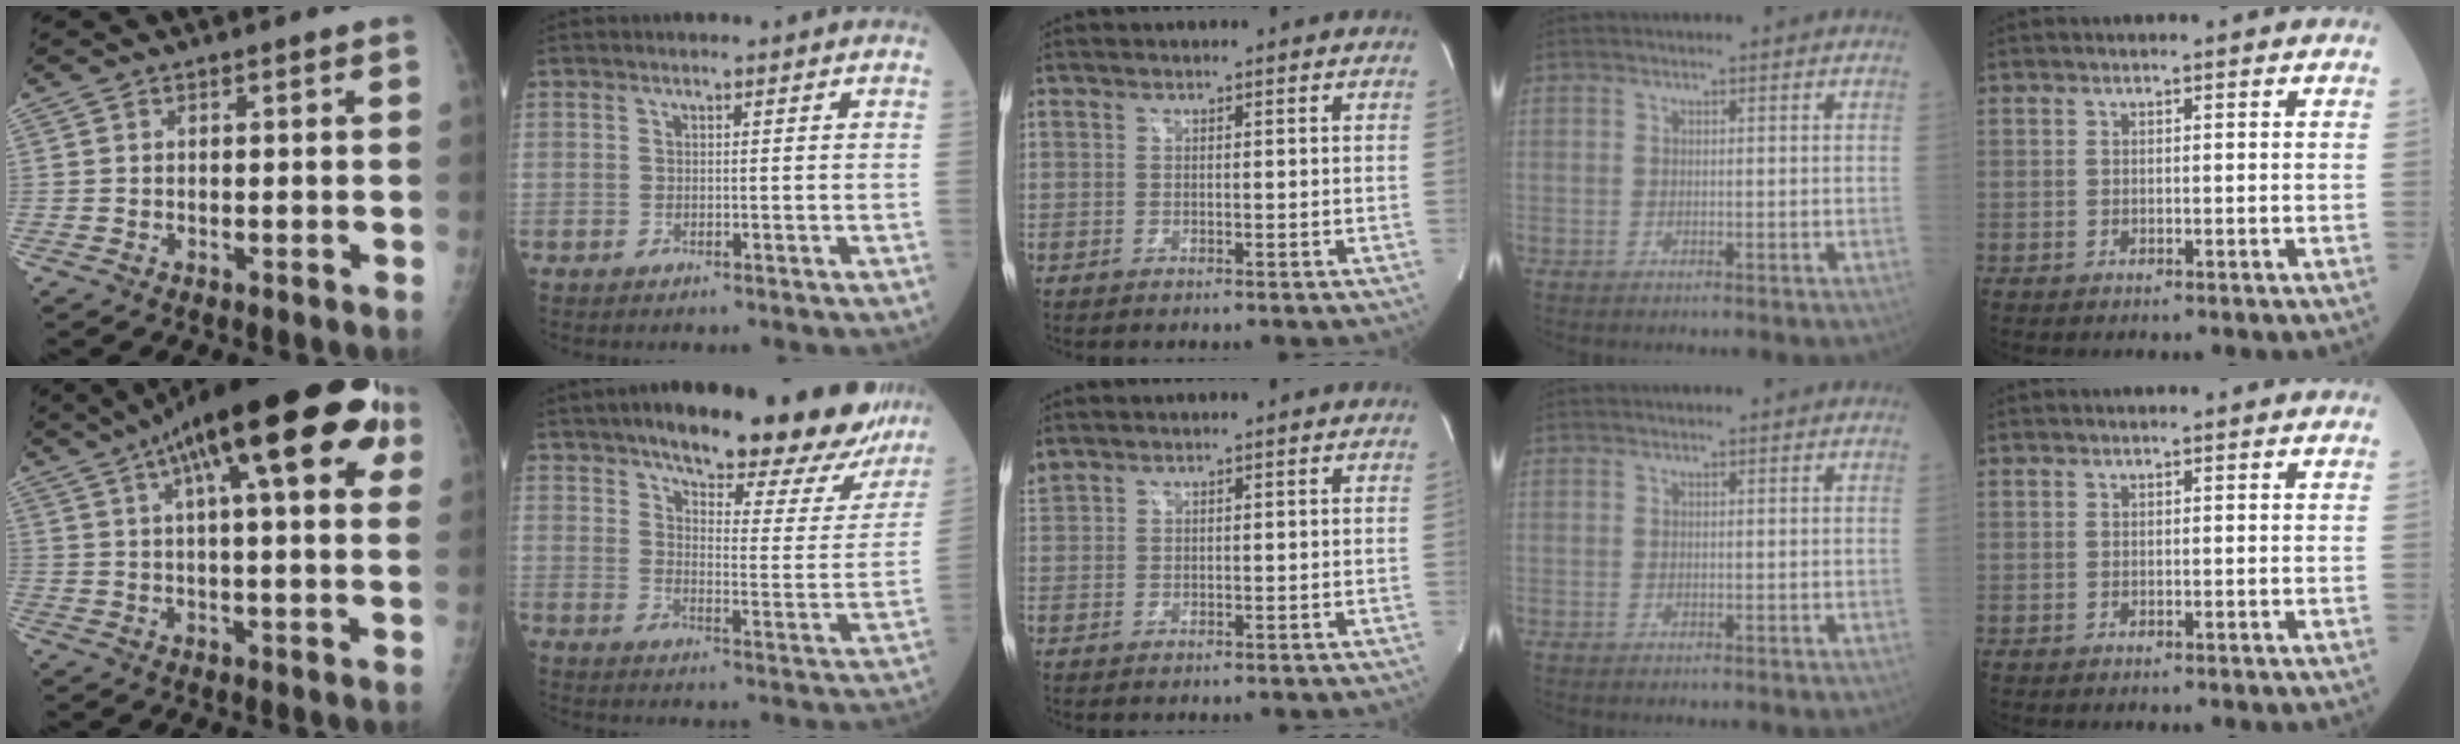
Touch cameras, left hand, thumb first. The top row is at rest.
{"thumb": {"total": 25.6, "force": [11.4, 7.3, 21.7], "torque": [-0.317, 0.020, 0.161]}, "index": {"total": 23.1, "force": [19.4, 4.8, 11.6], "torque": [-0.143, -0.041, 0.228]}, "middle": {"total": 1.6, "force": [1.5, 0.2, 0.4], "torque": [-0.026, 0.020, 0.038]}}